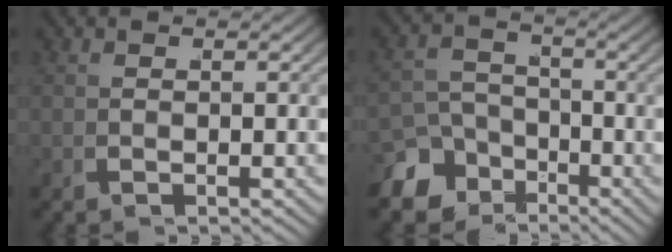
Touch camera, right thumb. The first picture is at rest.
{"total": 7.6, "force": [-4.0, 5.7, 3.0], "torque": [-0.028, -0.022, -0.065]}